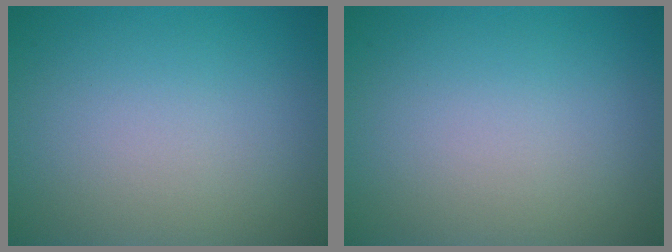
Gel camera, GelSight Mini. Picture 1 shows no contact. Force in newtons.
{"total": 0.0}